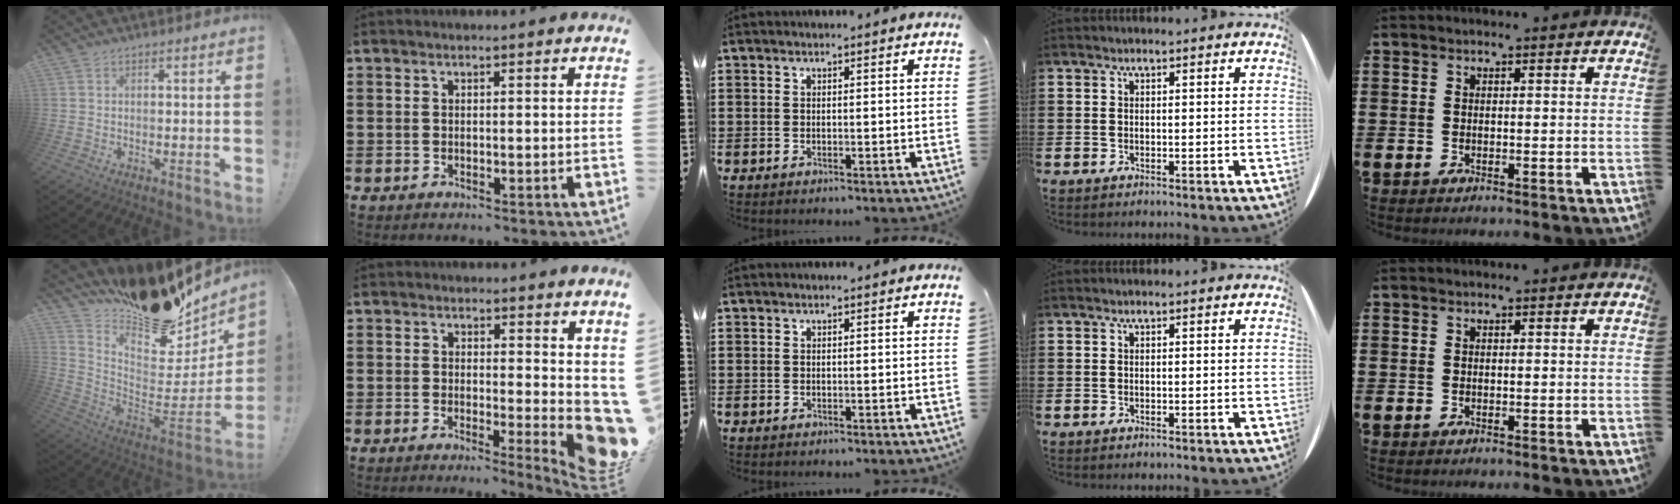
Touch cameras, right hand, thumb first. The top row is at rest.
{"thumb": {"total": 17.1, "force": [14.3, 5.9, 7.2], "torque": [-0.091, -0.133, 0.241]}, "index": {"total": 4.5, "force": [0.6, 2.7, 3.6], "torque": [-0.036, -0.019, 0.013]}}